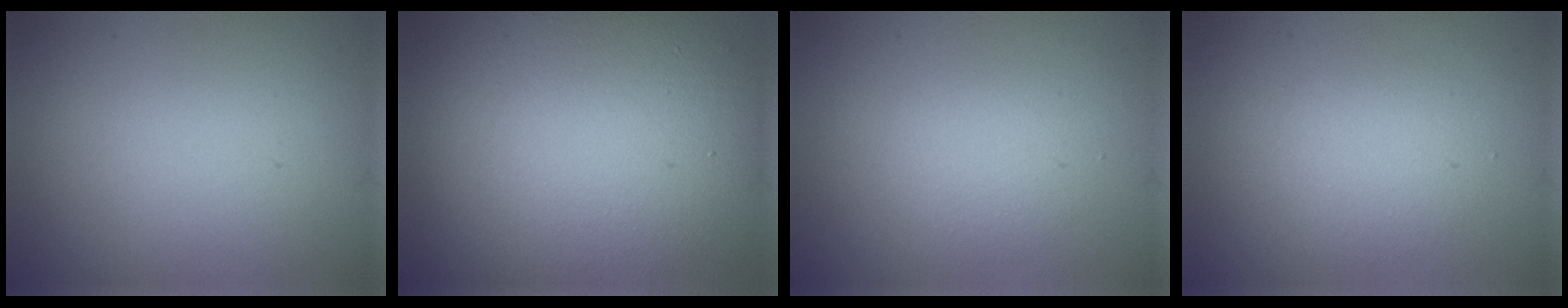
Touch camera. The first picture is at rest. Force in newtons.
{"total": 15.1, "press": 15.1, "slide": 1.4}
{"total": 1.9, "press": 1.9, "slide": 0.0}
{"total": 2.3, "press": 2.3, "slide": 0.2}